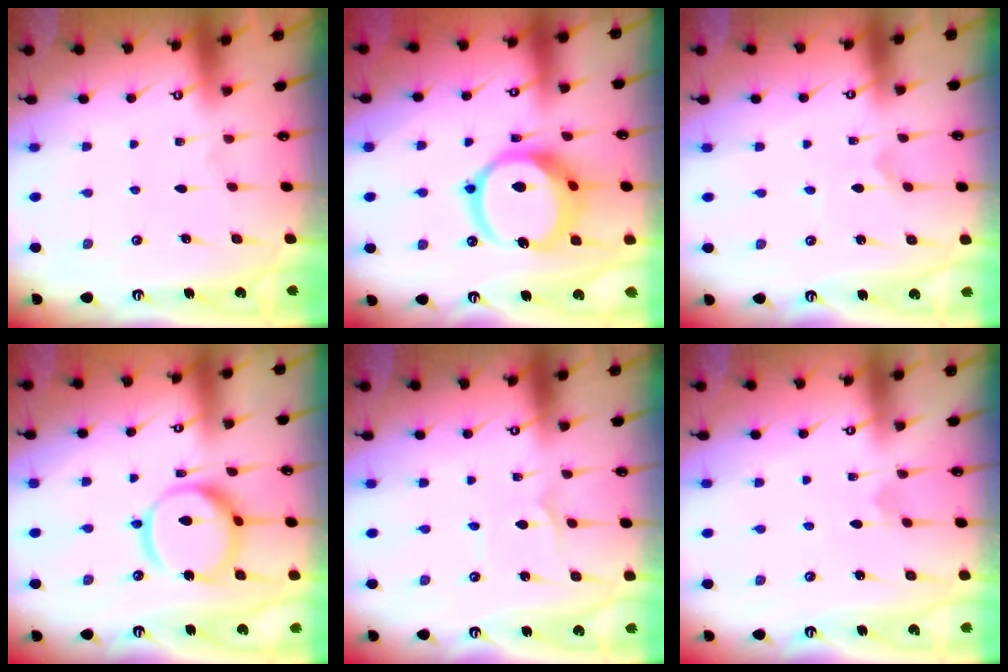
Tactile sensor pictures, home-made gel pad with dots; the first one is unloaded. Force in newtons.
{"total": 16.4, "press": 16.3, "slide": 2.0}
{"total": 0.0}
{"total": 14.7, "press": 14.6, "slide": 1.4}
{"total": 1.7, "press": 1.7, "slide": 0.1}
{"total": 2.7, "press": 2.7, "slide": 0.1}